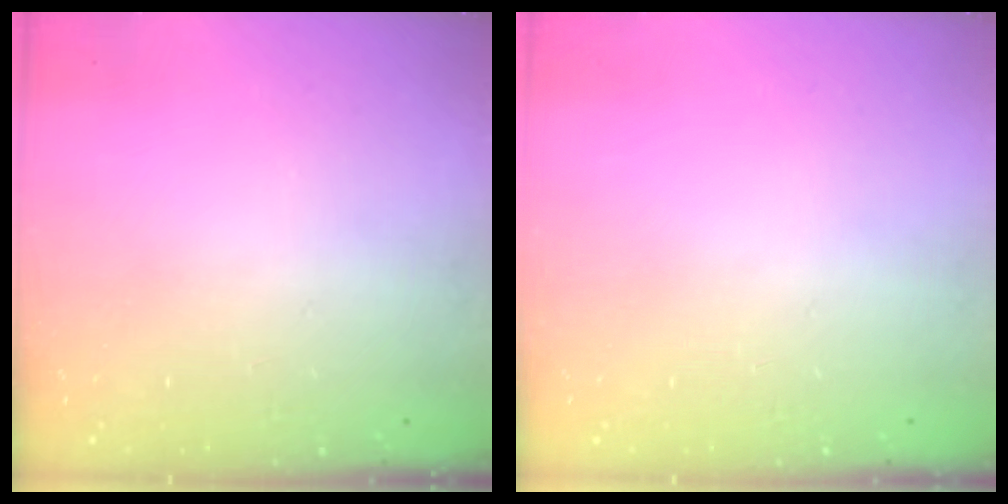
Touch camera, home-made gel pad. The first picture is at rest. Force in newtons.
{"total": 0.0}